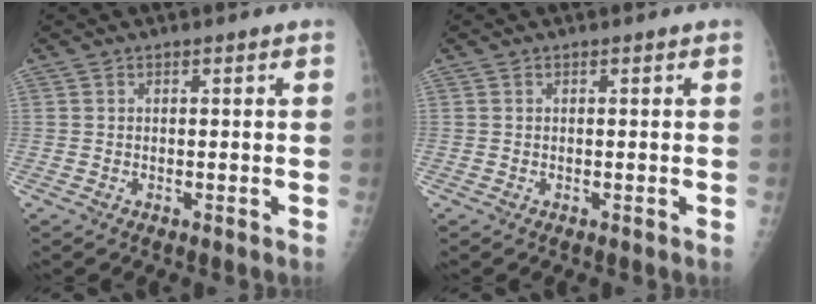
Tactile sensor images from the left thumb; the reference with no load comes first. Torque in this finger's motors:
{"motor_torque": [0.01, 0.01, 0.00, 0.00, 0.00]}